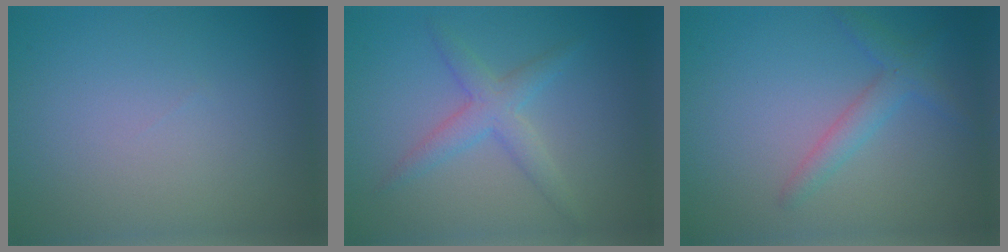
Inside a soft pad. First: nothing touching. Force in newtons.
{"total": 2.9, "press": 2.9, "slide": 0.0}
{"total": 2.4, "press": 2.4, "slide": 0.1}